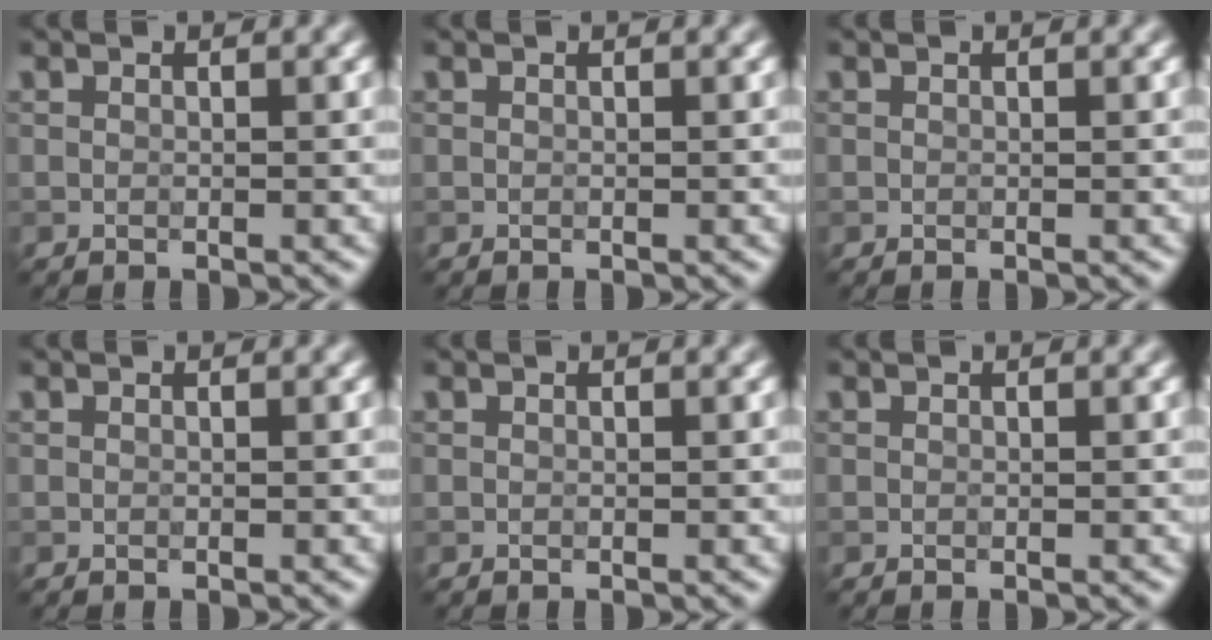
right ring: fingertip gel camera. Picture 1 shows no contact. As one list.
[{"total": 0.0}, {"total": 0.0}, {"total": 0.0}, {"total": 0.0}, {"total": 0.0}]